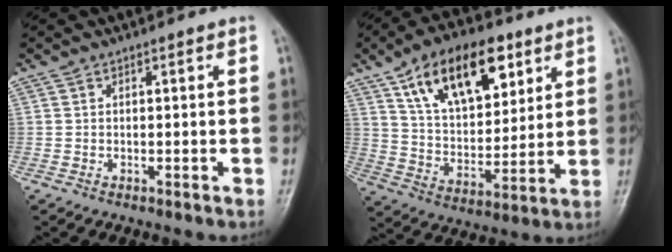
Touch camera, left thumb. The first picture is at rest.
{"total": 18.5, "force": [9.7, 9.5, 12.5], "torque": [-0.160, -0.038, 0.172]}